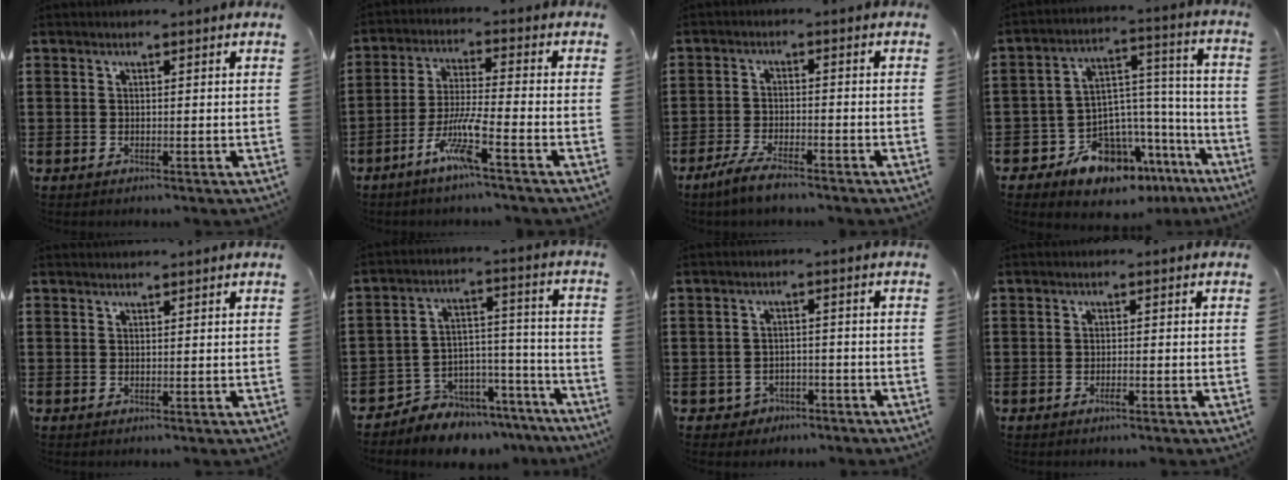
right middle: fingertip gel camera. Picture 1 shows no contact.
{"total": 7.5, "force": [-4.4, 0.5, 6.1], "torque": [-0.124, -0.005, -0.085]}
{"total": 3.9, "force": [-3.2, 0.5, 2.3], "torque": [-0.058, -0.005, -0.065]}
{"total": 11.6, "force": [-9.5, 5.3, 4.2], "torque": [-0.079, 0.032, -0.176]}
{"total": 0.9, "force": [0.9, -0.1, 0.0], "torque": [0.000, -0.003, 0.018]}
{"total": 6.3, "force": [-5.8, 2.3, -0.1], "torque": [0.001, 0.021, -0.117]}
{"total": 2.0, "force": [-1.7, 1.1, 0.1], "torque": [-0.010, 0.002, -0.039]}
{"total": 1.2, "force": [-0.8, 0.0, 0.9], "torque": [-0.016, -0.003, -0.013]}